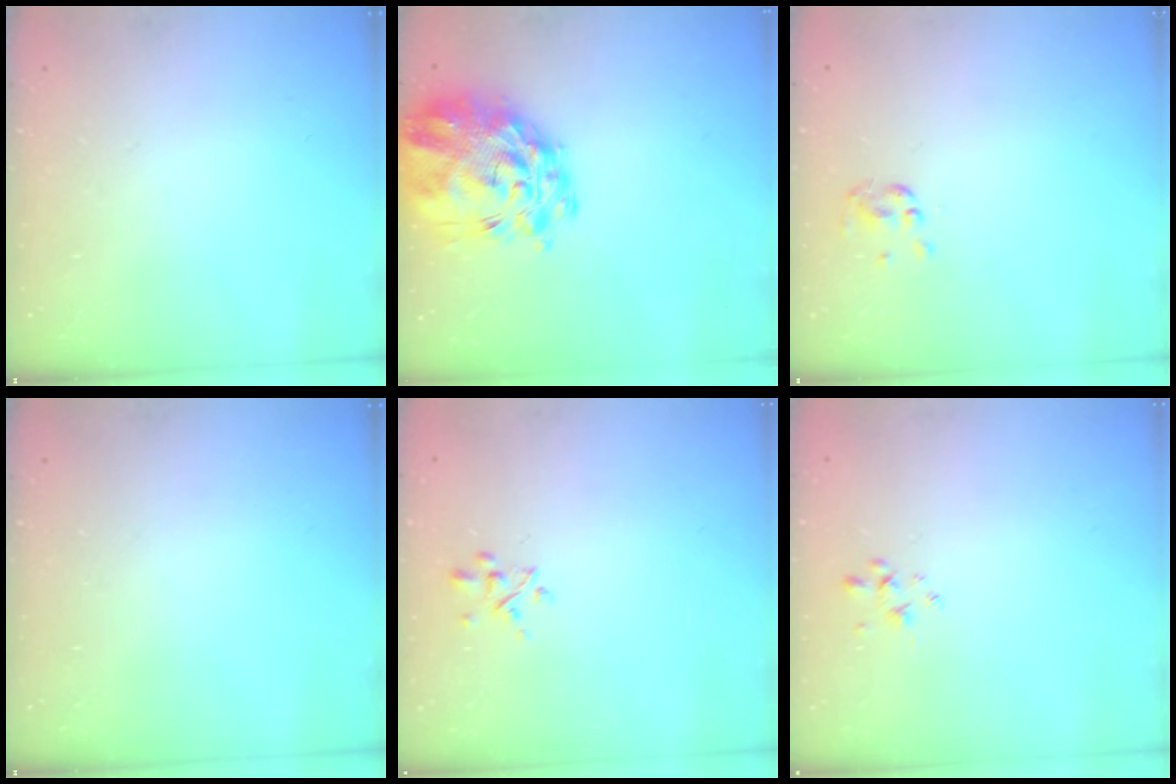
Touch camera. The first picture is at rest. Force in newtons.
{"total": 12.6, "press": 11.7, "slide": 4.7}
{"total": 2.0, "press": 1.9, "slide": 0.5}
{"total": 0.0}
{"total": 2.8, "press": 2.7, "slide": 0.9}
{"total": 1.4, "press": 1.3, "slide": 0.6}